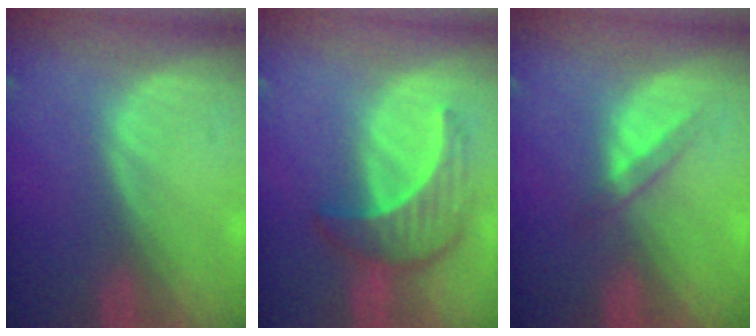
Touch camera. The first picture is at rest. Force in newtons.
{"total": 6.6, "press": 6.5, "slide": 1.2}
{"total": 2.4, "press": 2.2, "slide": 1.1}